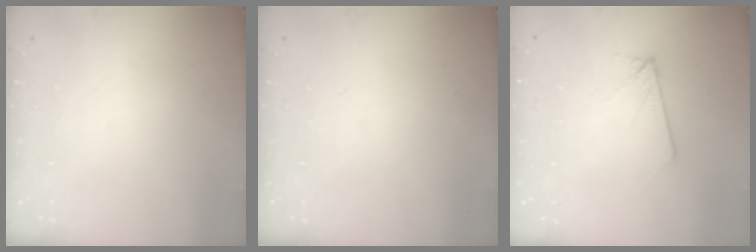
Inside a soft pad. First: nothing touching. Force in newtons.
{"total": 0.0}
{"total": 1.7, "press": 1.7, "slide": 0.1}